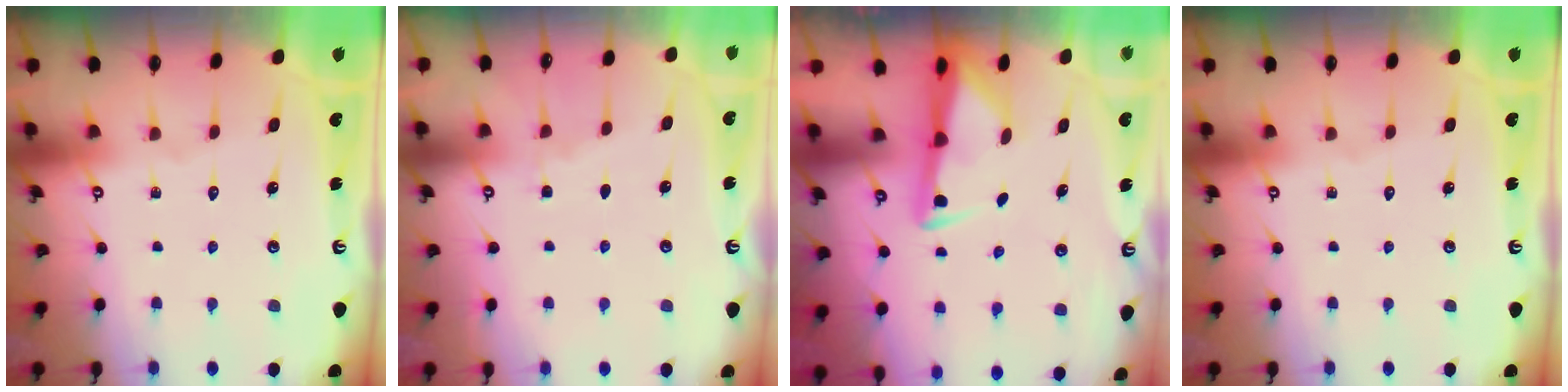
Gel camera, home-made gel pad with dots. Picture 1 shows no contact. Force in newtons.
{"total": 1.6, "press": 1.6, "slide": 0.3}
{"total": 3.0, "press": 2.9, "slide": 0.5}
{"total": 0.0}